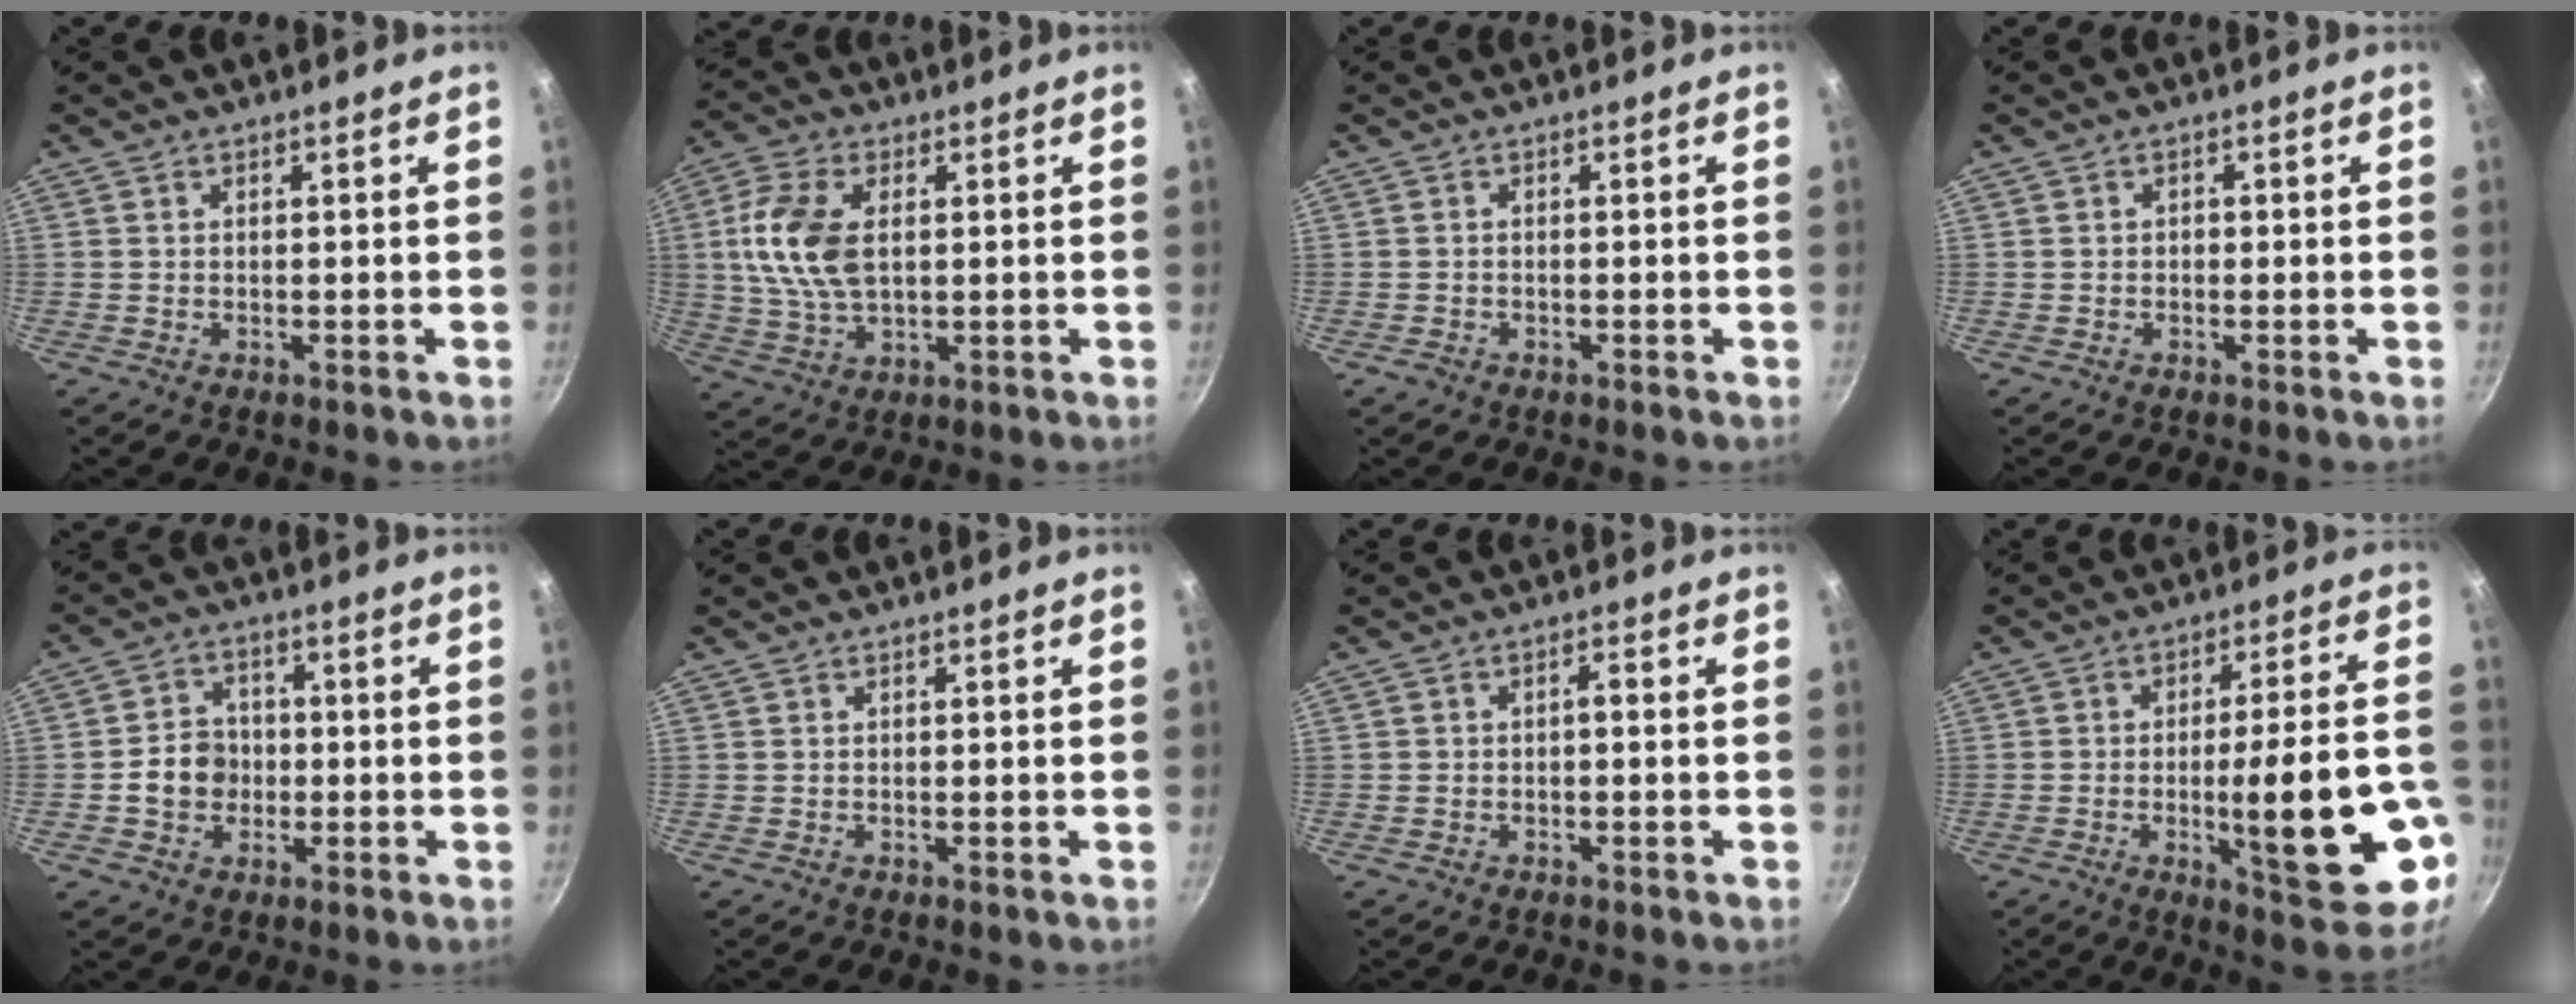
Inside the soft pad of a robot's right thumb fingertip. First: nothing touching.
{"total": 12.2, "force": [1.7, 7.0, 9.8], "torque": [-0.192, 0.003, 0.031]}
{"total": 1.2, "force": [-0.8, 0.8, 0.5], "torque": [-0.016, 0.005, -0.013]}
{"total": 0.8, "force": [-0.2, 0.6, 0.3], "torque": [-0.003, 0.003, -0.004]}
{"total": 7.3, "force": [-1.1, 6.3, 3.5], "torque": [-0.029, 0.016, -0.026]}
{"total": 0.0}
{"total": 3.6, "force": [-1.7, 1.6, 2.8], "torque": [-0.044, 0.034, -0.025]}
{"total": 18.5, "force": [-4.9, 4.7, 17.2], "torque": [-0.229, 0.020, -0.059]}